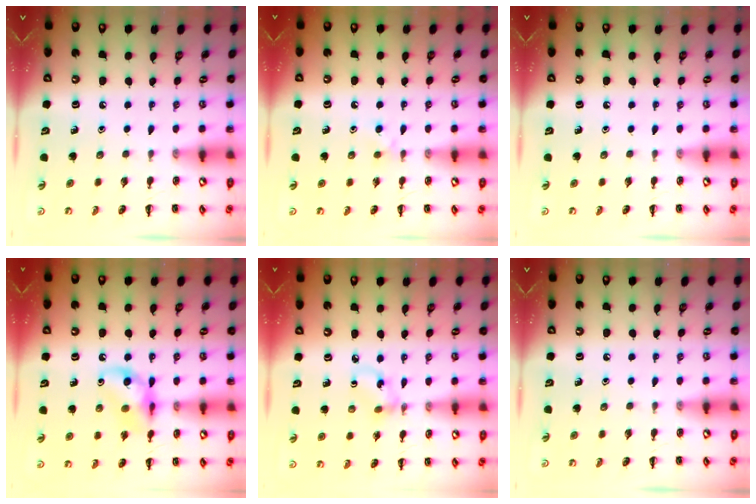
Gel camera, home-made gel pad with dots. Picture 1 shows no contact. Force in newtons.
{"total": 2.8, "press": 2.6, "slide": 1.1}
{"total": 0.0}
{"total": 11.8, "press": 11.7, "slide": 1.5}
{"total": 3.3, "press": 3.2, "slide": 0.7}
{"total": 0.0}